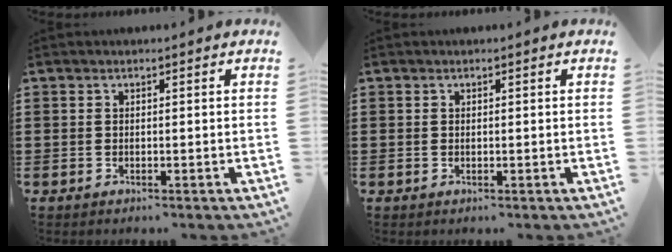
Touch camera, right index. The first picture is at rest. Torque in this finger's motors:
{"motor_torque": [0.57, 1.57, 0.00, 0.01]}